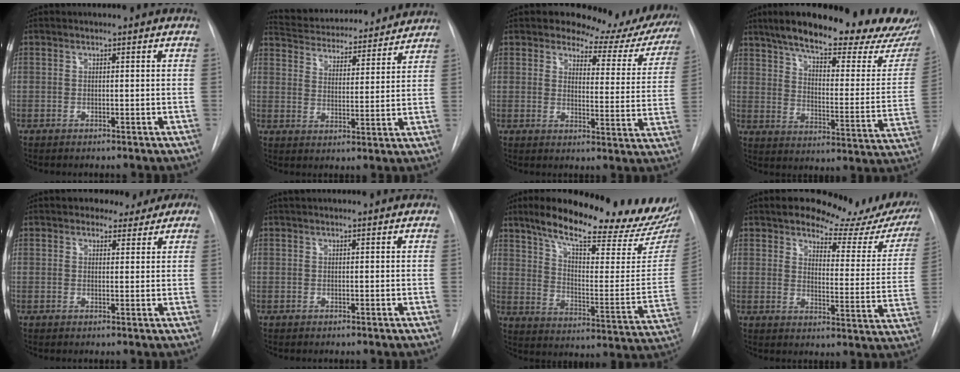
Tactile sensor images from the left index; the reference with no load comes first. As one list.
[{"total": 19.8, "force": [18.5, 4.4, 5.5], "torque": [-0.095, 0.017, 0.257]}, {"total": 19.0, "force": [17.4, 5.5, 5.4], "torque": [-0.047, -0.076, 0.187]}, {"total": 27.8, "force": [22.5, 5.8, 15.2], "torque": [-0.219, -0.032, 0.286]}, {"total": 4.8, "force": [3.7, 2.8, 1.0], "torque": [-0.005, 0.009, 0.040]}, {"total": 2.9, "force": [2.6, 0.2, 1.2], "torque": [-0.014, 0.036, 0.039]}, {"total": 26.0, "force": [22.2, 4.6, 12.6], "torque": [-0.189, -0.063, 0.292]}, {"total": 20.0, "force": [17.8, 6.0, 6.7], "torque": [-0.066, -0.060, 0.193]}]